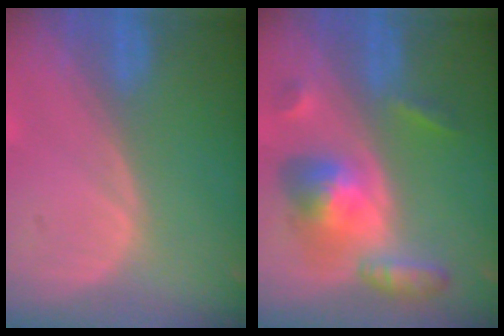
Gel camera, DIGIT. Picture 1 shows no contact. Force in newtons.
{"total": 7.9, "press": 7.9, "slide": 0.6}